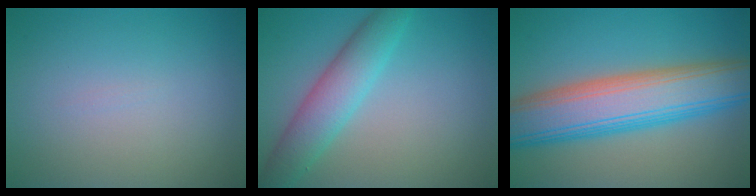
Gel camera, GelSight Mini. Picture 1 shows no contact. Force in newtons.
{"total": 4.8, "press": 4.8, "slide": 0.0}
{"total": 10.3, "press": 10.2, "slide": 0.7}